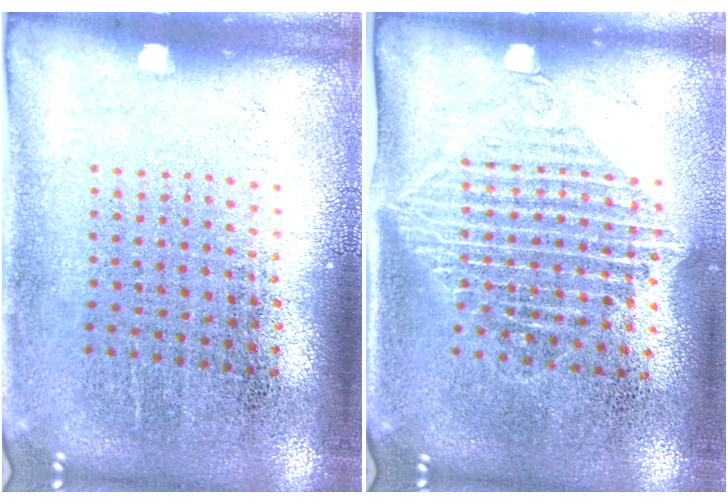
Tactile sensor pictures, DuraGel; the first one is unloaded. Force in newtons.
{"total": 1.4, "press": 1.2, "slide": 0.9}